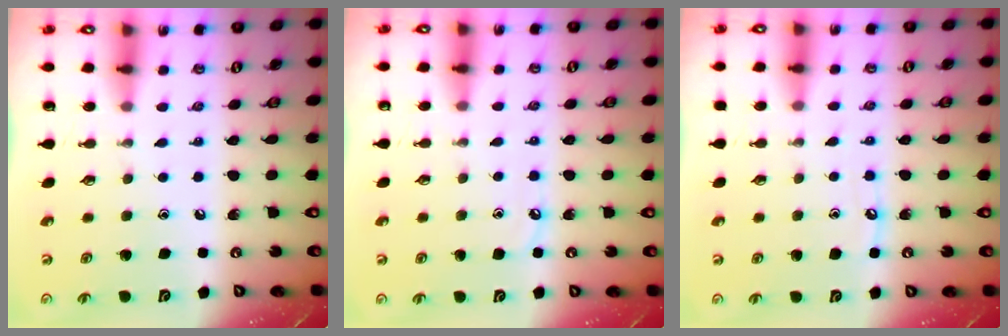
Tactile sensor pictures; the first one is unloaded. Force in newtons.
{"total": 3.9, "press": 3.9, "slide": 0.4}
{"total": 5.5, "press": 5.5, "slide": 0.7}